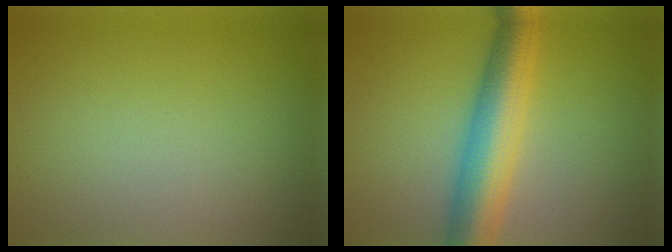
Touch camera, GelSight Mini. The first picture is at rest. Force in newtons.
{"total": 7.4, "press": 7.4, "slide": 0.2}